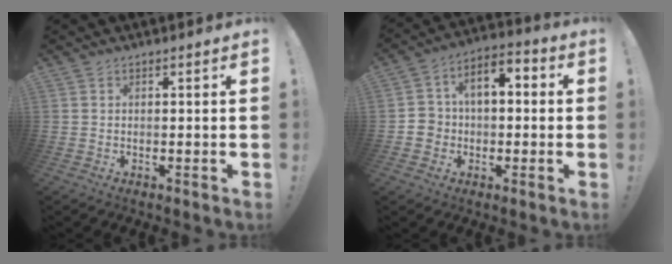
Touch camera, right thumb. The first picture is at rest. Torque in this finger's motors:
{"motor_torque": [0.22, 0.24, 0.00, 0.00, 0.00]}